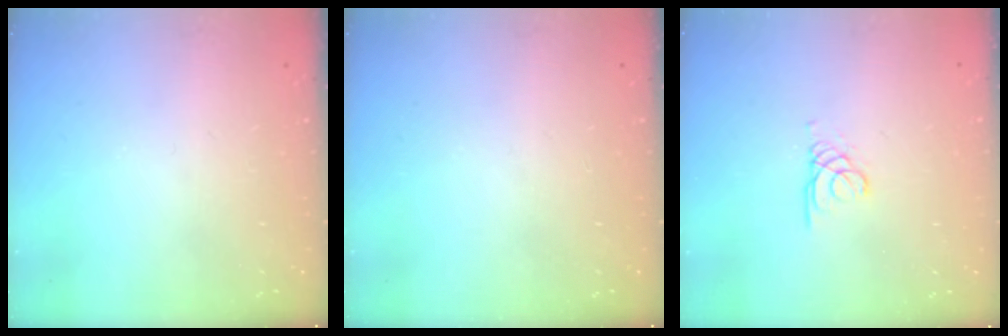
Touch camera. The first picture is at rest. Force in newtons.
{"total": 0.0}
{"total": 1.7, "press": 1.7, "slide": 0.1}